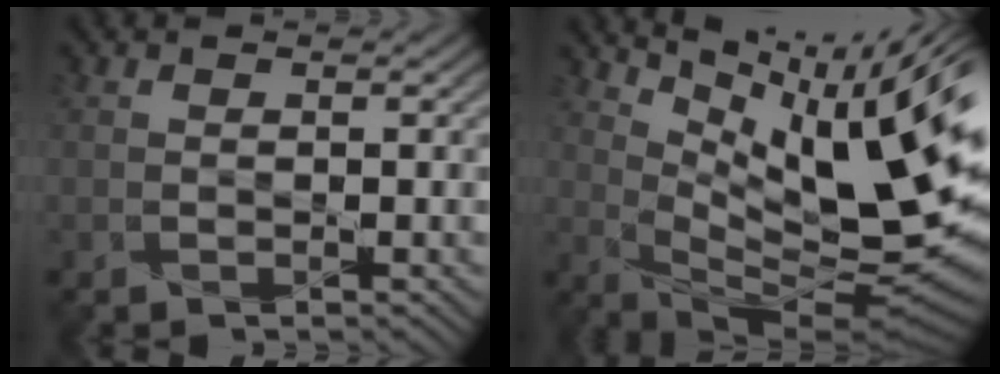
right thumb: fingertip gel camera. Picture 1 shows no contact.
{"total": 14.7, "force": [5.8, 4.3, 12.9], "torque": [-0.218, -0.008, 0.123]}